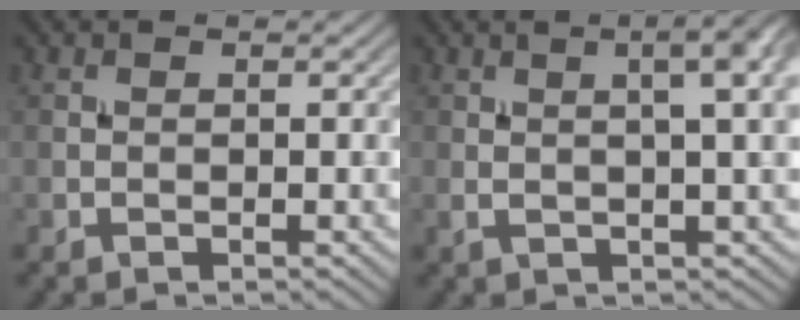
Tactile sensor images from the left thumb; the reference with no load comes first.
{"total": 7.8, "force": [2.5, 2.1, 7.1], "torque": [-0.078, 0.028, 0.025]}